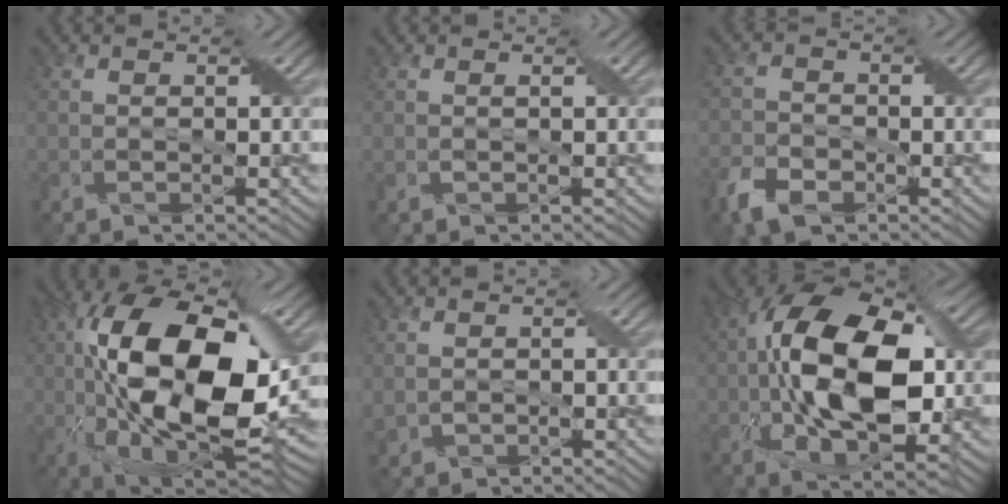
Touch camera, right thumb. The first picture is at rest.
{"total": 0.0}
{"total": 4.9, "force": [-3.1, 2.7, 2.6], "torque": [-0.062, -0.004, -0.069]}
{"total": 20.5, "force": [1.2, 9.9, 17.9], "torque": [-0.326, 0.009, 0.005]}
{"total": 1.5, "force": [0.3, 1.3, 0.7], "torque": [-0.027, -0.002, 0.009]}
{"total": 16.9, "force": [-0.2, 8.6, 14.5], "torque": [-0.263, 0.015, -0.011]}